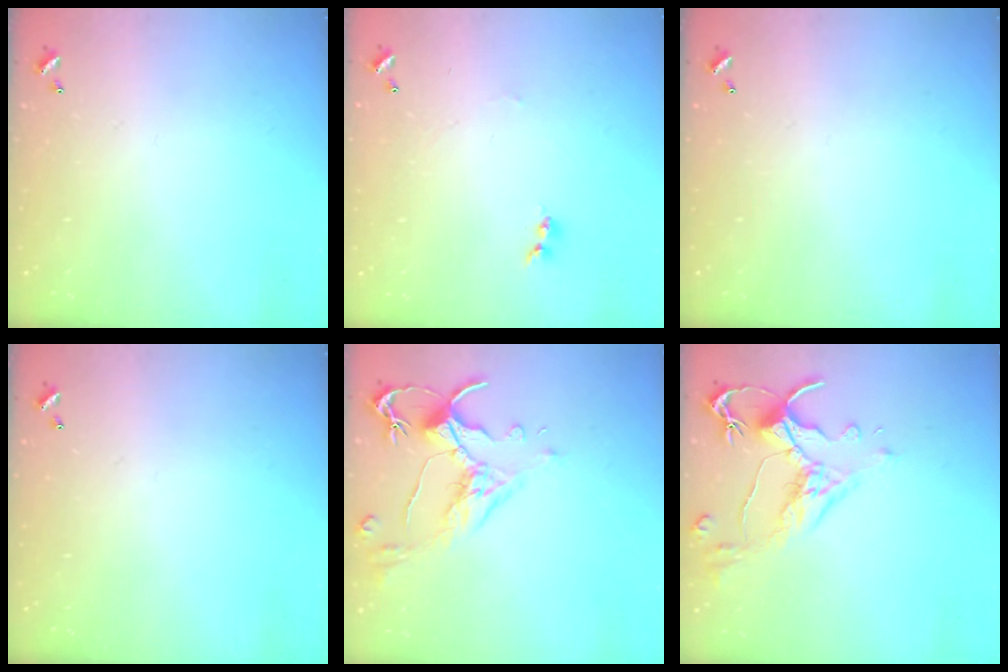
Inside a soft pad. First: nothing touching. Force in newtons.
{"total": 1.1, "press": 0.9, "slide": 0.5}
{"total": 0.0}
{"total": 0.0}
{"total": 2.5, "press": 2.1, "slide": 1.4}
{"total": 2.5, "press": 2.1, "slide": 1.2}